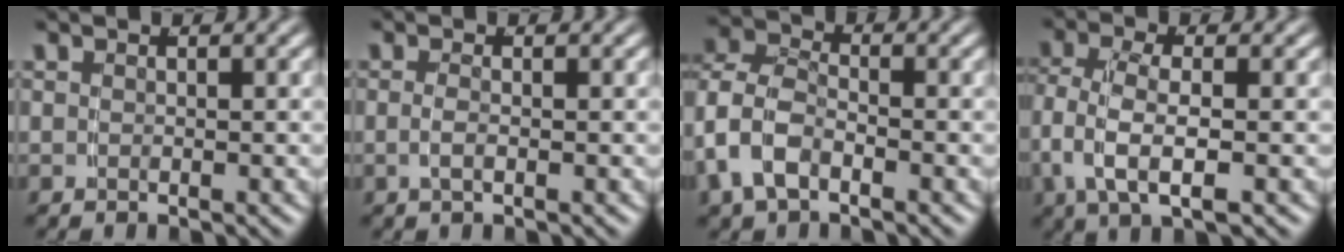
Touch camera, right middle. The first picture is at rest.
{"total": 1.1, "force": [-0.5, -0.2, 0.9], "torque": [-0.024, -0.010, -0.003]}
{"total": 6.9, "force": [-1.1, 5.7, 3.6], "torque": [-0.102, -0.017, -0.021]}
{"total": 4.8, "force": [-0.6, 2.3, 4.2], "torque": [-0.101, -0.013, -0.003]}